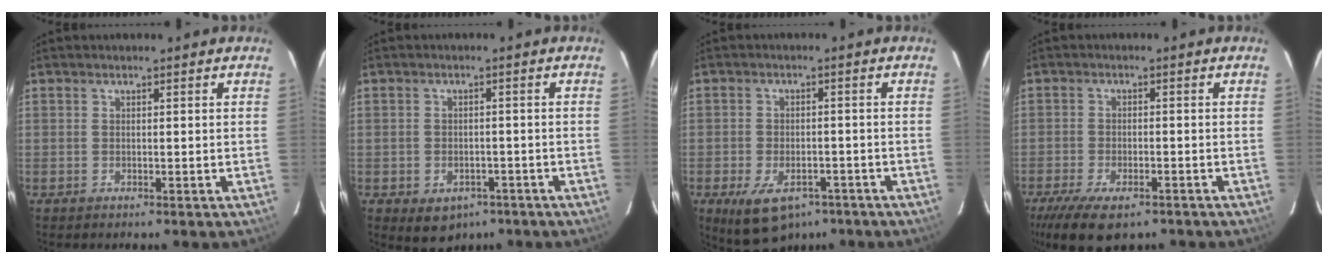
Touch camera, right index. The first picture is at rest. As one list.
[{"total": 6.6, "force": [-3.6, 4.8, 2.6], "torque": [-0.051, 0.002, -0.034]}, {"total": 10.9, "force": [-6.6, 6.1, 6.2], "torque": [-0.131, -0.019, -0.097]}, {"total": 11.8, "force": [-8.2, 4.8, 7.0], "torque": [-0.163, -0.036, -0.136]}]